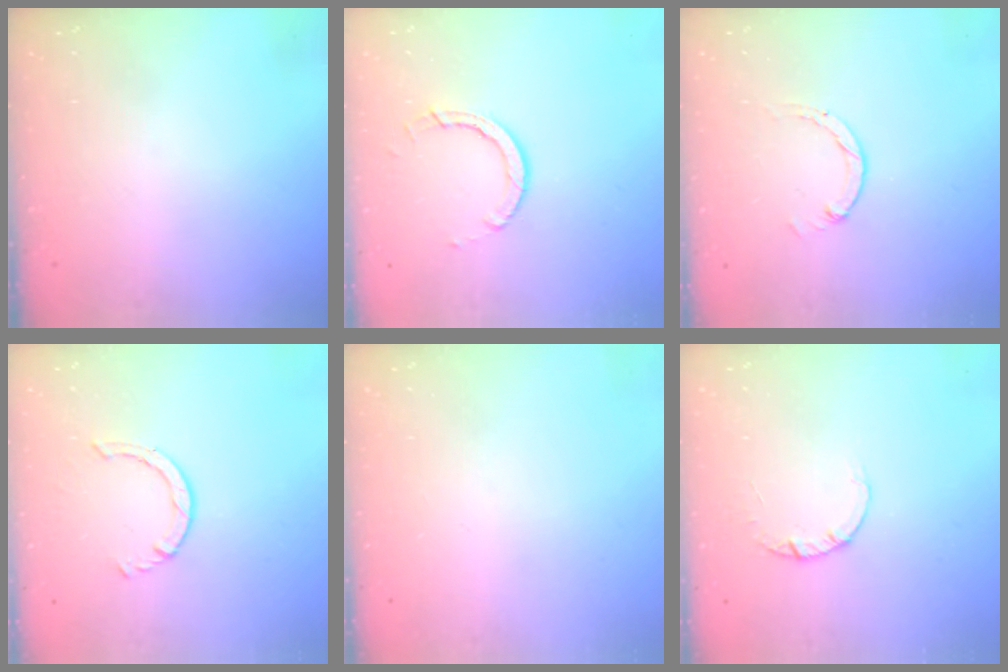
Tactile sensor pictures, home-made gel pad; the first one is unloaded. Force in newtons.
{"total": 5.4, "press": 5.4, "slide": 0.5}
{"total": 1.3, "press": 1.2, "slide": 0.2}
{"total": 2.5, "press": 2.5, "slide": 0.3}
{"total": 0.0}
{"total": 1.8, "press": 1.8, "slide": 0.1}